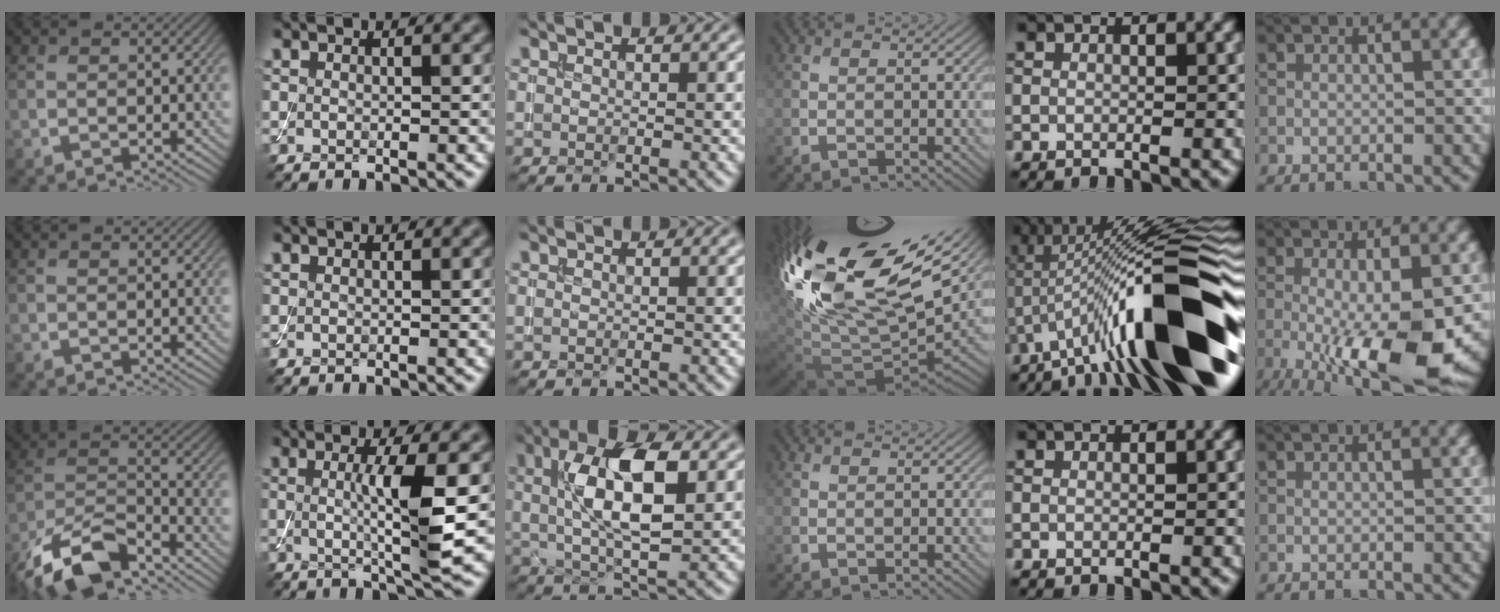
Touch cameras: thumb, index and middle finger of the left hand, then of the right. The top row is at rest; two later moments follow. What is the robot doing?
{"motion": "assemble", "object": "toy tower of hanoi"}